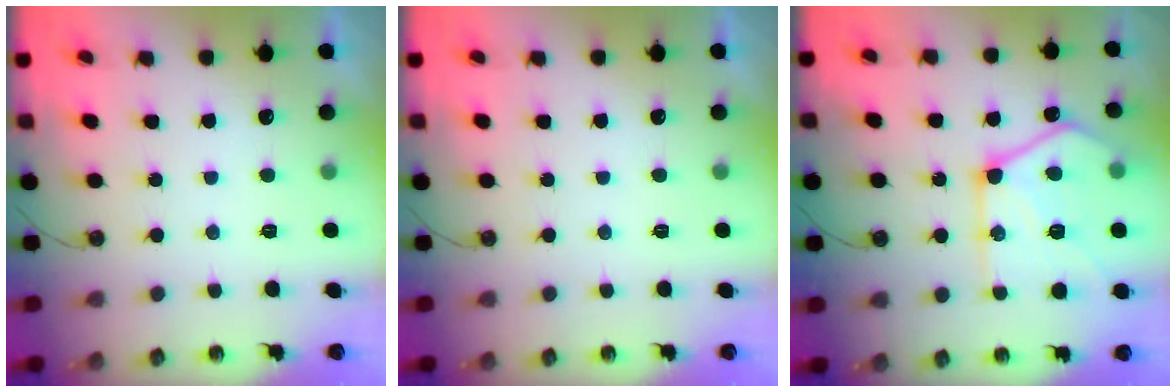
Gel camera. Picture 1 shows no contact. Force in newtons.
{"total": 0.0}
{"total": 21.8, "press": 21.6, "slide": 2.2}